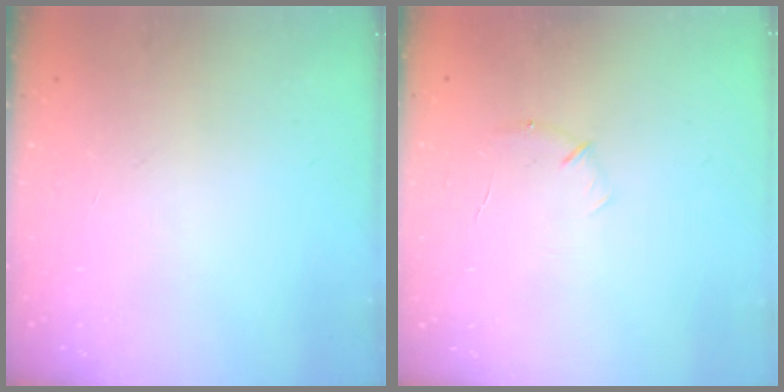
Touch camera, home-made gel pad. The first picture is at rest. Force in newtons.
{"total": 4.6, "press": 4.4, "slide": 1.2}